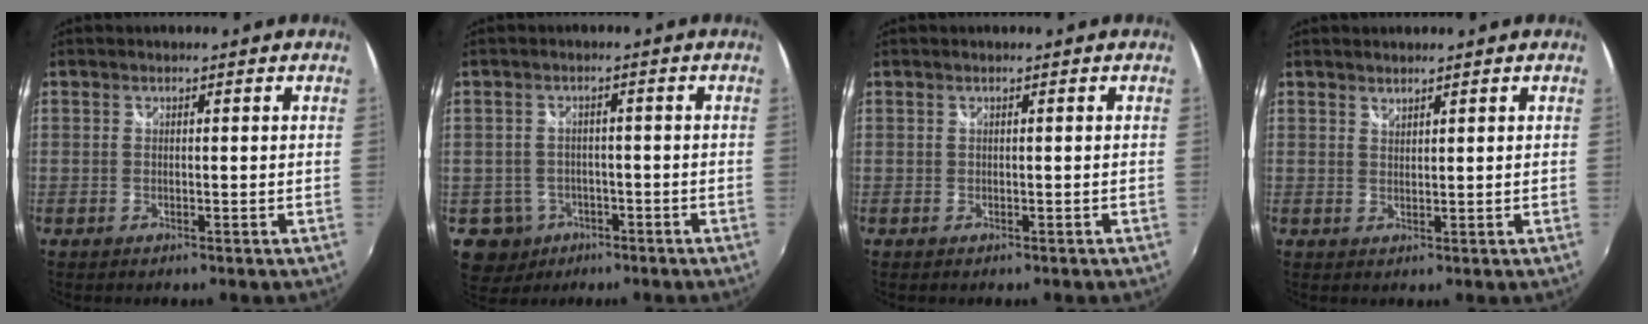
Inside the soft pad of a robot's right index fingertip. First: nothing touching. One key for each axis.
{"total": 6.5, "fx": -2.7, "fy": 5.9, "fz": 0.9, "tx": -0.035, "ty": 0.020, "tz": -0.031}
{"total": 0.0}
{"total": 1.3, "fx": 1.2, "fy": 0.3, "fz": 0.2, "tx": -0.001, "ty": 0.001, "tz": 0.022}